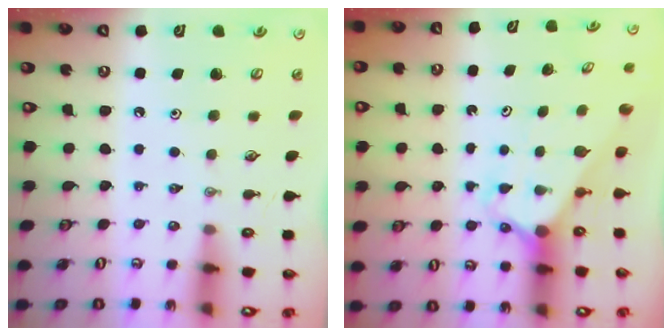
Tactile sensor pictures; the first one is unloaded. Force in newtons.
{"total": 2.6, "press": 2.6, "slide": 0.1}